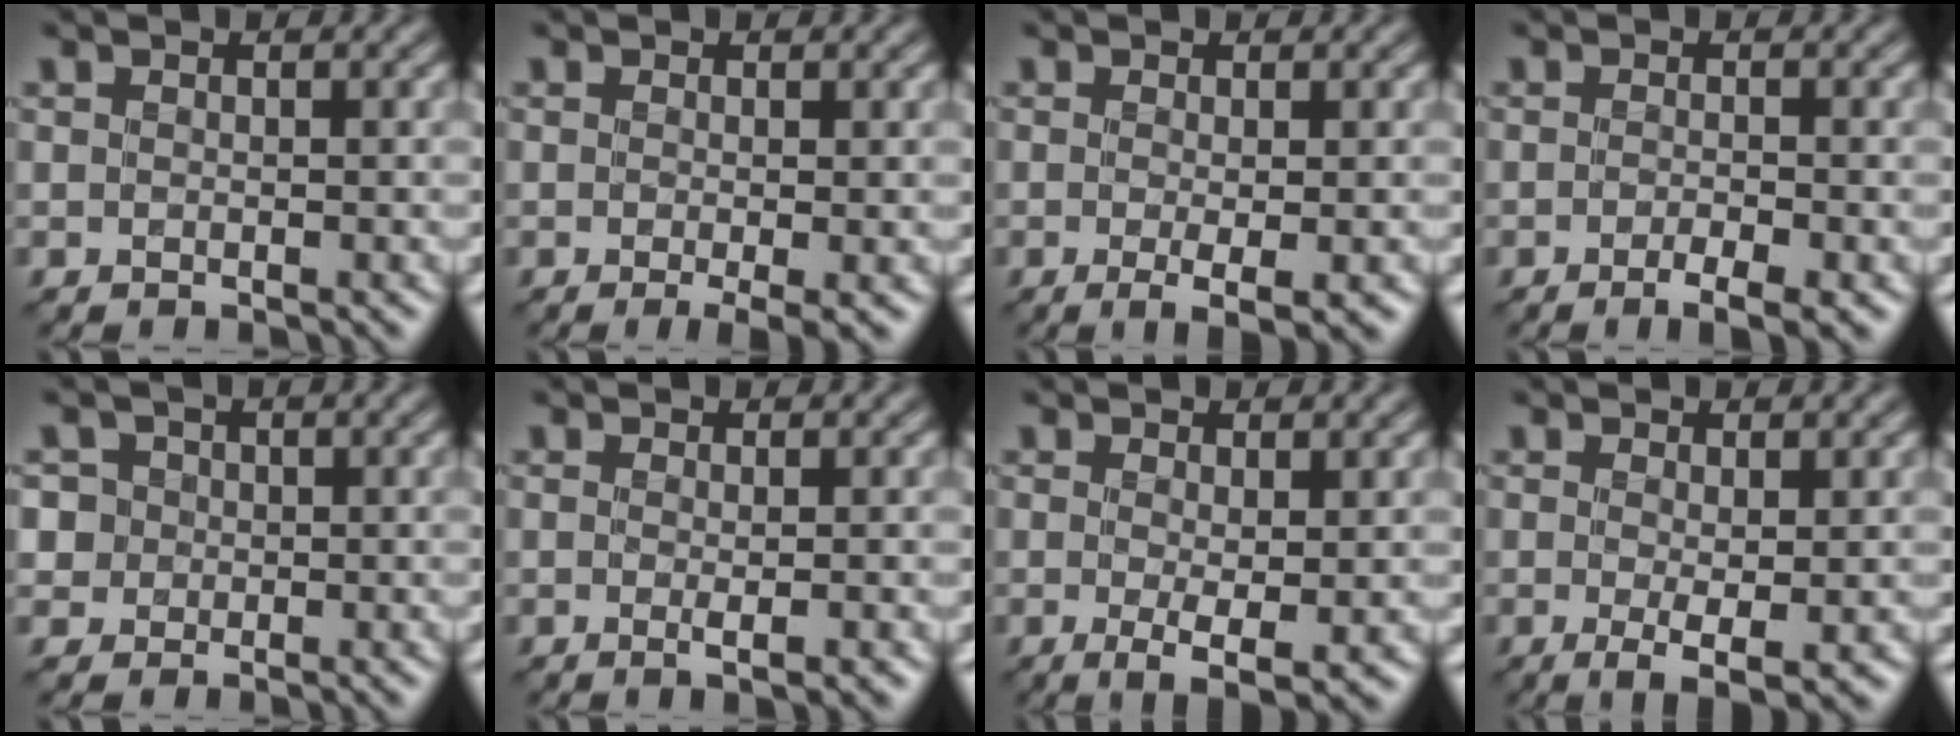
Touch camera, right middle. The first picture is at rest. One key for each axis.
{"total": 2.4, "fx": -0.8, "fy": 0.5, "fz": 2.2, "tx": -0.042, "ty": -0.007, "tz": -0.015}
{"total": 2.8, "fx": -0.6, "fy": 0.7, "fz": 2.6, "tx": -0.046, "ty": -0.006, "tz": -0.007}
{"total": 2.7, "fx": -1.3, "fy": 0.6, "fz": 2.3, "tx": -0.044, "ty": -0.001, "tz": -0.023}
{"total": 4.5, "fx": 0.6, "fy": 4.4, "fz": 1.1, "tx": -0.015, "ty": 0.033, "tz": -0.019}
{"total": 2.2, "fx": -0.1, "fy": 0.8, "fz": 2.1, "tx": -0.019, "ty": 0.001, "tz": -0.004}
{"total": 3.0, "fx": -0.1, "fy": 0.8, "fz": 2.9, "tx": -0.056, "ty": -0.009, "tz": -0.001}
{"total": 2.8, "fx": -0.2, "fy": 0.7, "fz": 2.7, "tx": -0.053, "ty": -0.008, "tz": -0.003}